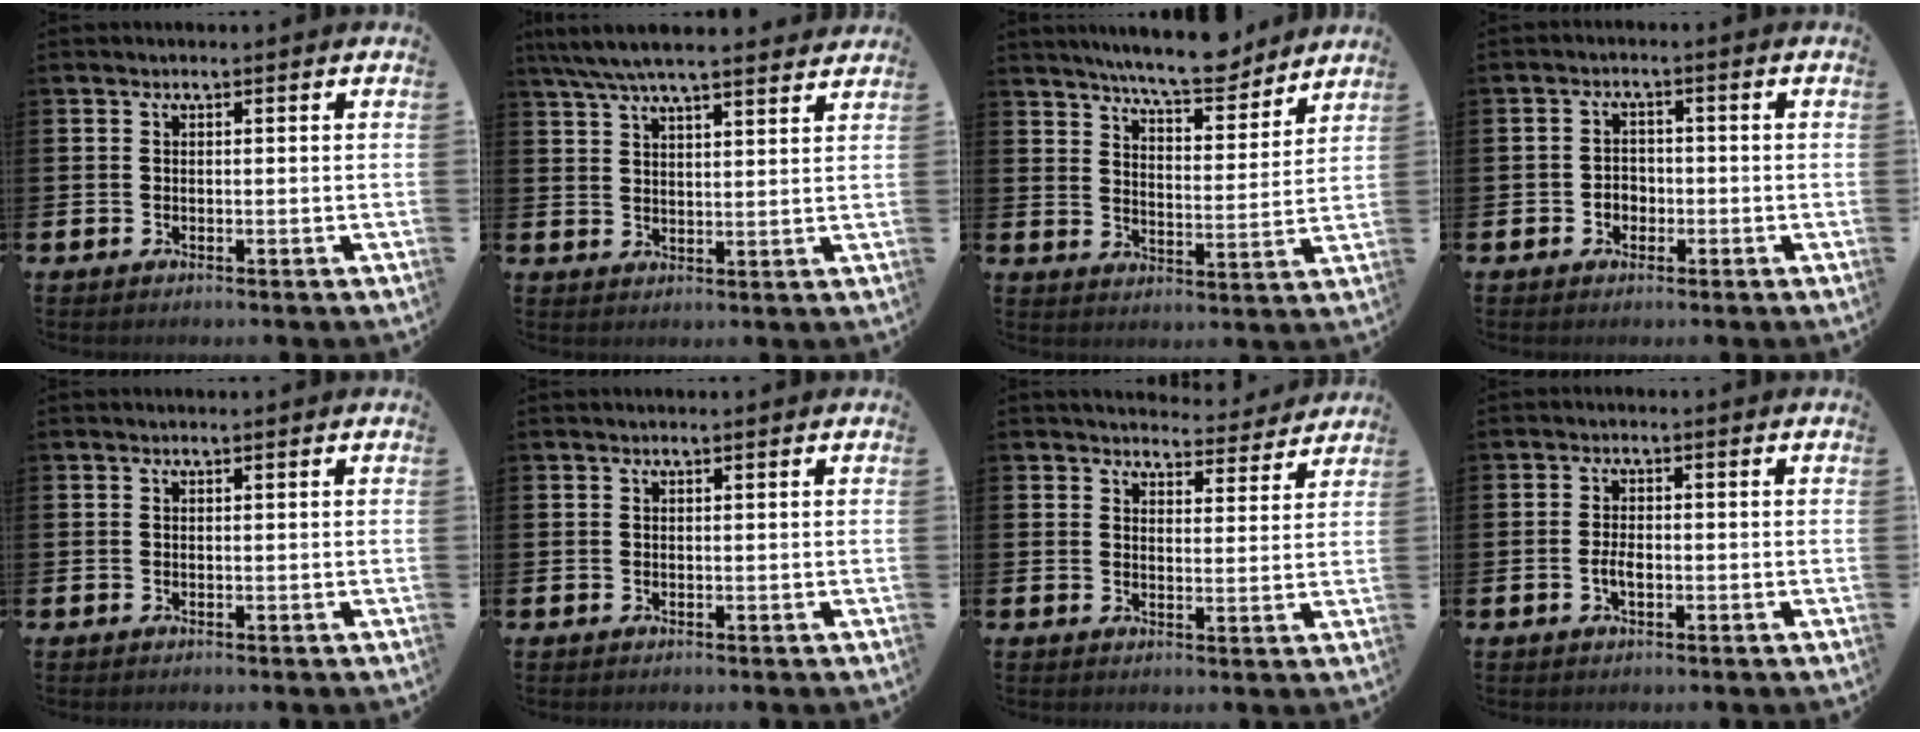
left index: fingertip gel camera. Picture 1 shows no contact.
{"total": 6.7, "force": [6.3, 0.8, 2.4], "torque": [-0.066, -0.022, 0.114]}
{"total": 8.2, "force": [7.8, 0.8, 2.4], "torque": [-0.059, -0.045, 0.139]}
{"total": 2.2, "force": [-0.9, 1.9, 0.8], "torque": [-0.016, 0.004, -0.020]}
{"total": 0.0}
{"total": 0.0}
{"total": 4.1, "force": [4.0, 1.1, 0.1], "torque": [-0.006, -0.030, 0.068]}
{"total": 2.5, "force": [-0.5, 1.2, 2.1], "torque": [-0.030, -0.003, -0.012]}